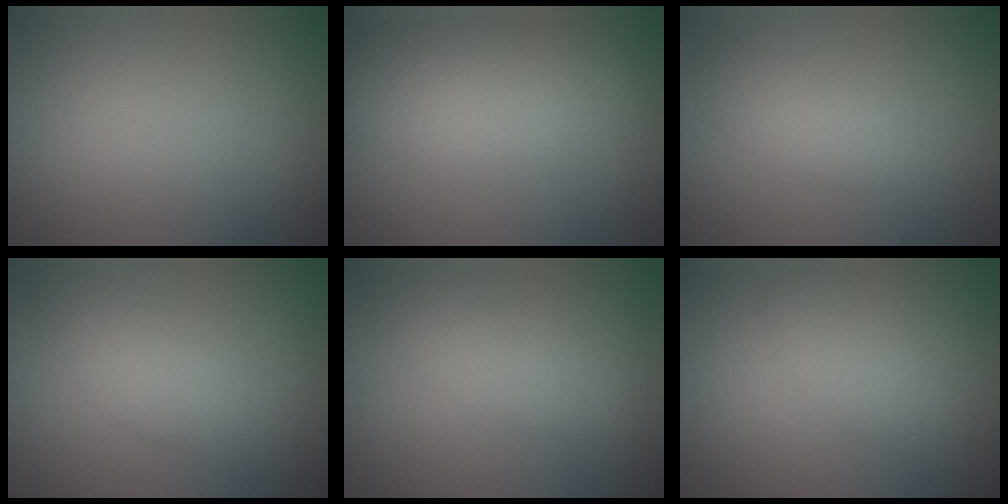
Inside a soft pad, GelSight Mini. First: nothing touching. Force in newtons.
{"total": 5.9, "press": 5.9, "slide": 0.3}
{"total": 2.0, "press": 2.0, "slide": 0.1}
{"total": 2.8, "press": 2.8, "slide": 0.2}
{"total": 3.9, "press": 3.9, "slide": 0.2}
{"total": 2.6, "press": 2.6, "slide": 0.1}